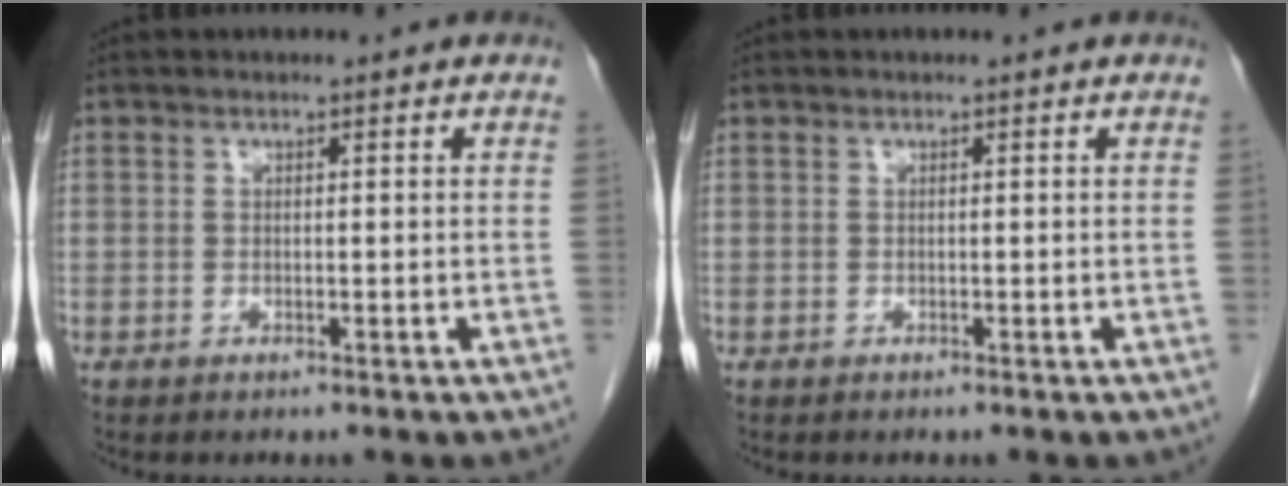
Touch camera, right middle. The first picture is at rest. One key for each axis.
{"total": 0.0}